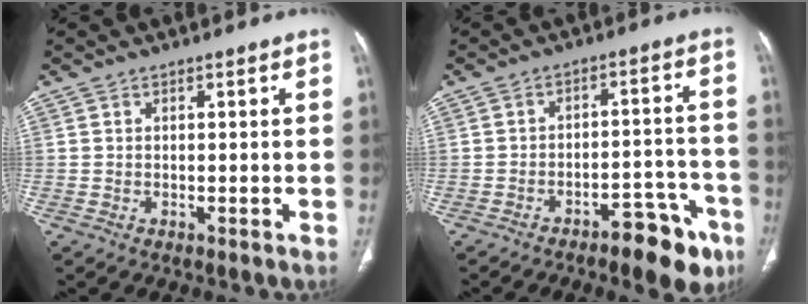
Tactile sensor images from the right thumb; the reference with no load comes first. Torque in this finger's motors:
{"motor_torque": [1.03, 0.98, 0.20, -0.26, 0.26]}